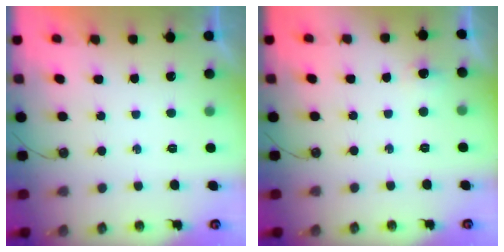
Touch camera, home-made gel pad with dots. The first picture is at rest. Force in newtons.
{"total": 4.4, "press": 4.2, "slide": 1.2}